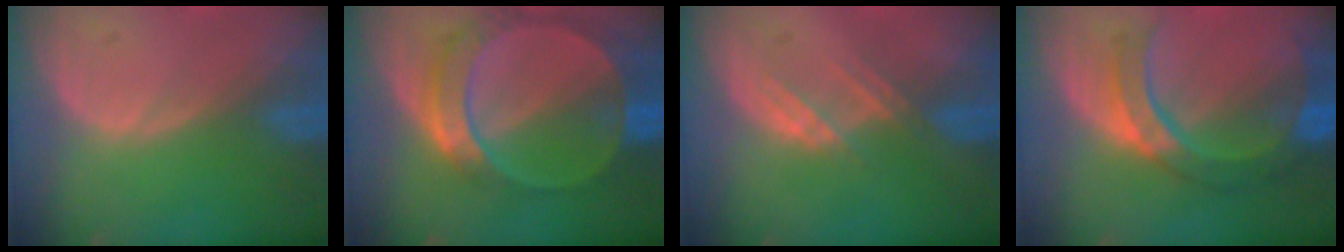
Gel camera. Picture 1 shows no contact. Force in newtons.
{"total": 9.2, "press": 8.1, "slide": 4.5}
{"total": 3.0, "press": 2.9, "slide": 0.7}
{"total": 8.5, "press": 8.1, "slide": 2.7}